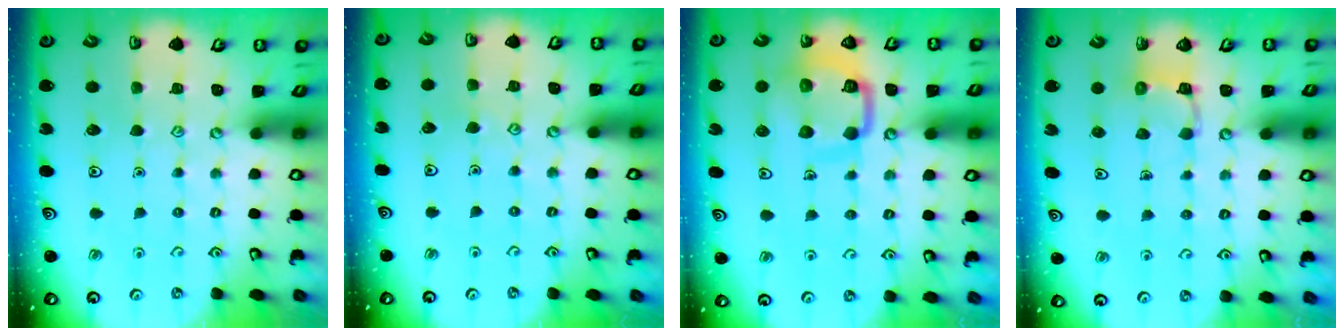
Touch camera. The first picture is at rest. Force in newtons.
{"total": 3.4, "press": 3.4, "slide": 0.3}
{"total": 11.7, "press": 11.7, "slide": 1.3}
{"total": 4.7, "press": 4.7, "slide": 0.4}